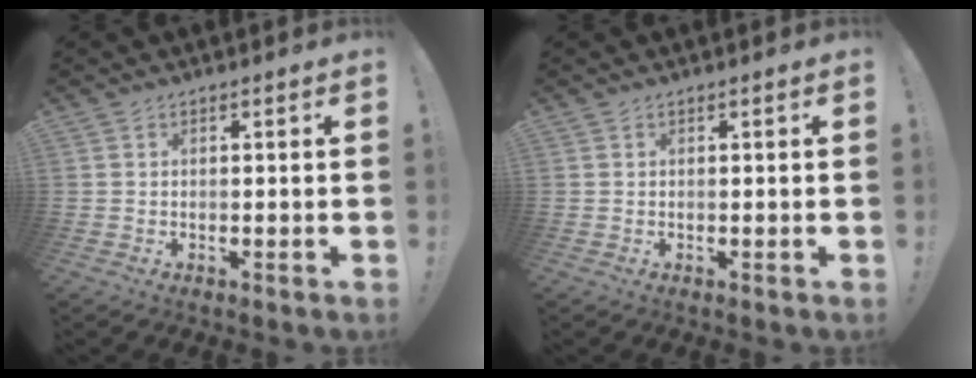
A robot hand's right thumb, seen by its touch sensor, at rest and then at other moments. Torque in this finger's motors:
{"motor_torque": [0.00, 0.00, 0.01, -0.02, 0.02]}